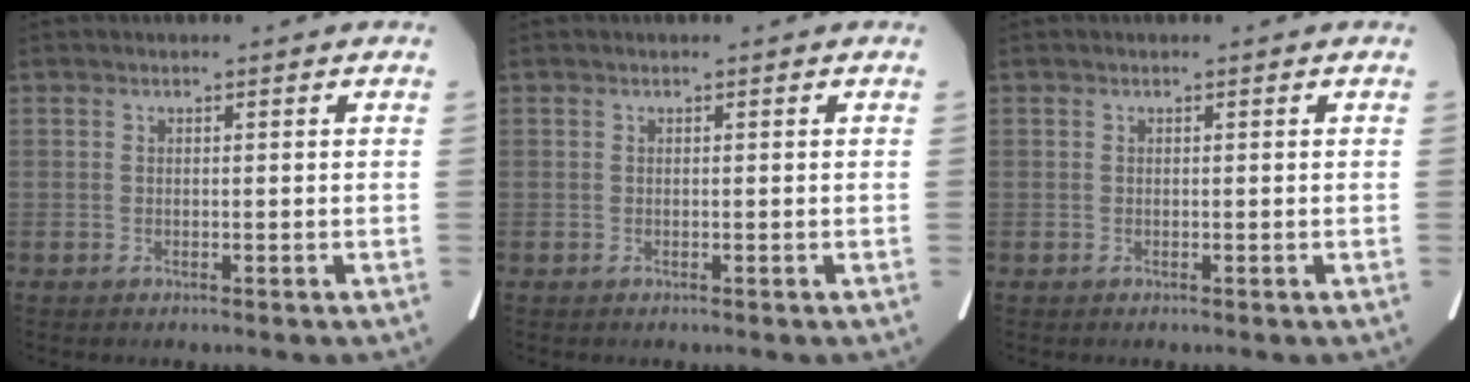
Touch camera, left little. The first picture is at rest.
{"total": 0.0}
{"total": 0.0}